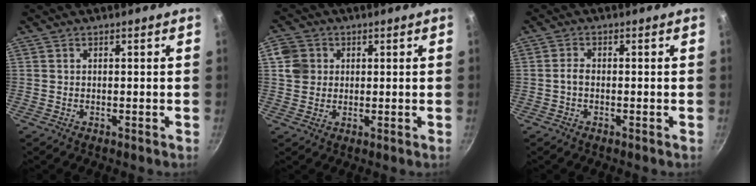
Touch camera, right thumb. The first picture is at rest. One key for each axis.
{"total": 5.5, "fx": 1.2, "fy": 4.9, "fz": 2.0, "tx": -0.023, "ty": 0.004, "tz": 0.021}
{"total": 1.7, "fx": -0.5, "fy": 1.0, "fz": 1.3, "tx": -0.023, "ty": 0.004, "tz": -0.012}